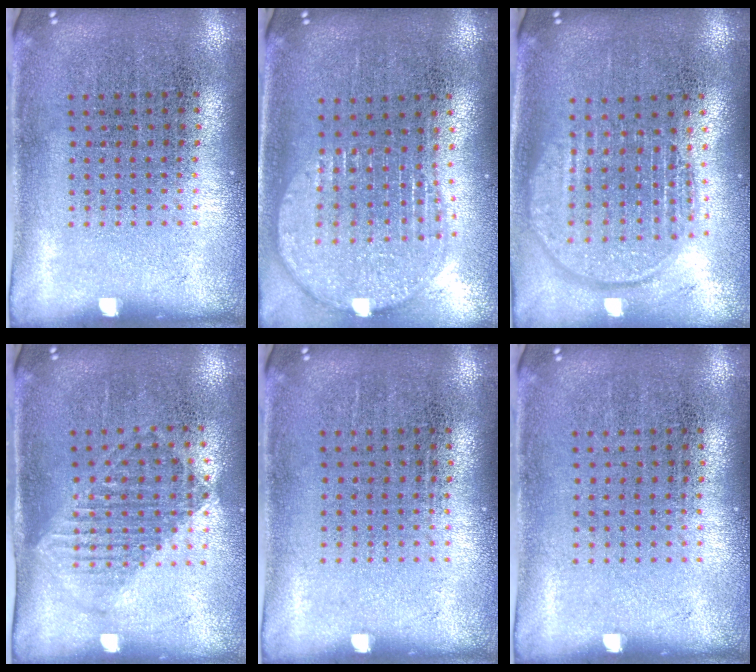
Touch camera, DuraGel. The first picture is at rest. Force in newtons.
{"total": 1.9, "press": 1.6, "slide": 1.1}
{"total": 1.9, "press": 1.6, "slide": 0.9}
{"total": 1.2, "press": 1.1, "slide": 0.6}
{"total": 0.0}
{"total": 0.0}